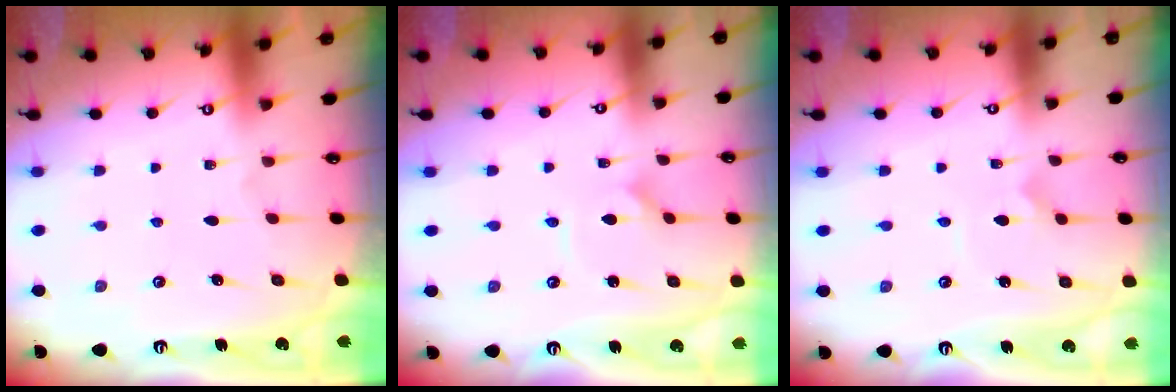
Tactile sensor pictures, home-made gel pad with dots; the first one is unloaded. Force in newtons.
{"total": 2.9, "press": 2.9, "slide": 0.3}
{"total": 2.6, "press": 2.6, "slide": 0.1}